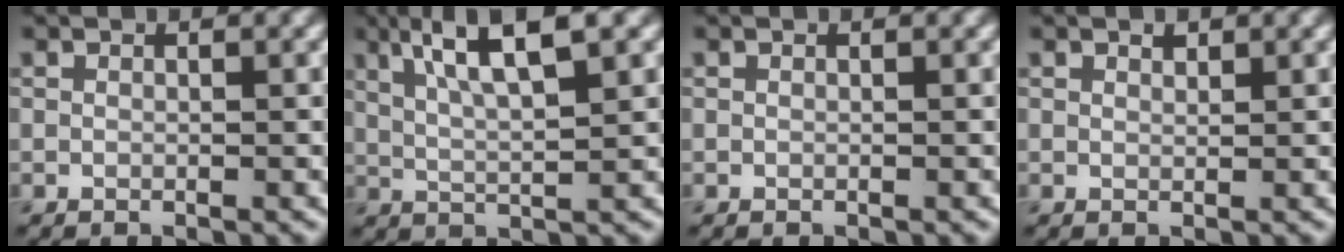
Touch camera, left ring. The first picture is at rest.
{"total": 6.3, "force": [3.1, 1.3, 5.4], "torque": [-0.087, 0.008, 0.055]}
{"total": 0.0}
{"total": 0.6, "force": [0.6, 0.2, 0.2], "torque": [-0.005, -0.001, 0.011]}